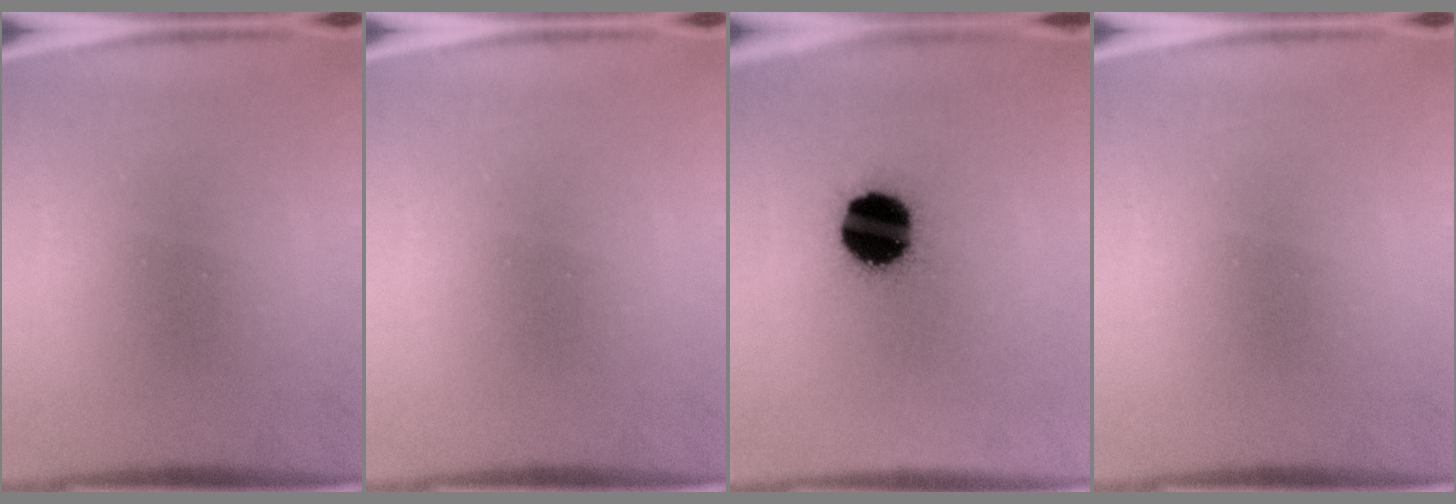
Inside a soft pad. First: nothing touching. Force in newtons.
{"total": 0.0}
{"total": 14.7}
{"total": 0.0}